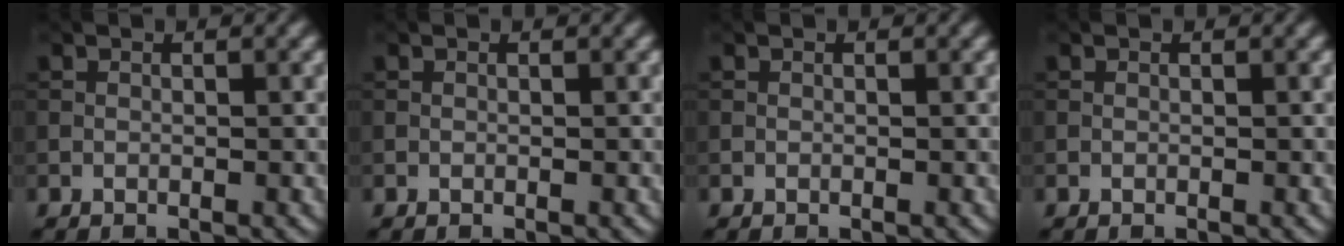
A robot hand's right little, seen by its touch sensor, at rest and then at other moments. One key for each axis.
{"total": 0.0}
{"total": 0.0}
{"total": 0.0}